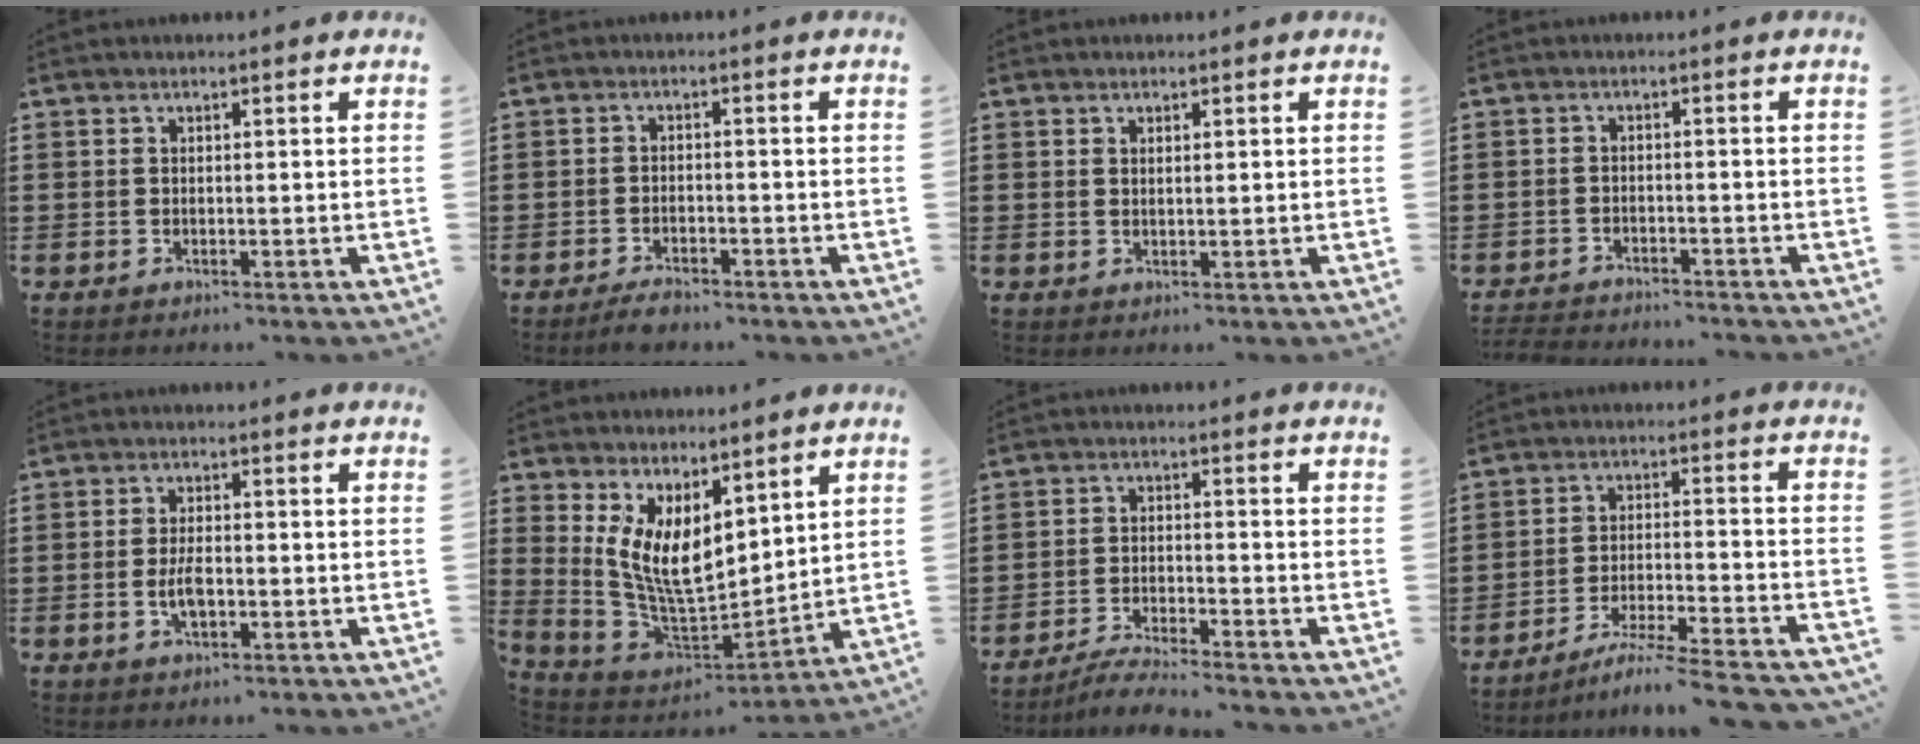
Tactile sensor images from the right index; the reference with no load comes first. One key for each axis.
{"total": 2.2, "fx": -2.0, "fy": 0.5, "fz": 0.7, "tx": -0.016, "ty": 0.004, "tz": -0.041}
{"total": 0.7, "fx": 0.4, "fy": 0.1, "fz": 0.5, "tx": -0.010, "ty": 0.001, "tz": 0.008}
{"total": 2.5, "fx": -2.5, "fy": 0.2, "fz": -0.1, "tx": -0.004, "ty": 0.000, "tz": -0.055}
{"total": 3.8, "fx": -0.9, "fy": 1.5, "fz": 3.3, "tx": -0.075, "ty": -0.002, "tz": -0.021}
{"total": 8.6, "fx": 4.0, "fy": 3.9, "fz": 6.5, "tx": -0.156, "ty": -0.027, "tz": 0.073}
{"total": 4.0, "fx": -3.8, "fy": -0.1, "fz": 1.1, "tx": -0.019, "ty": 0.001, "tz": -0.076}
{"total": 6.5, "fx": -5.9, "fy": -0.5, "fz": 2.6, "tx": -0.047, "ty": -0.012, "tz": -0.115}